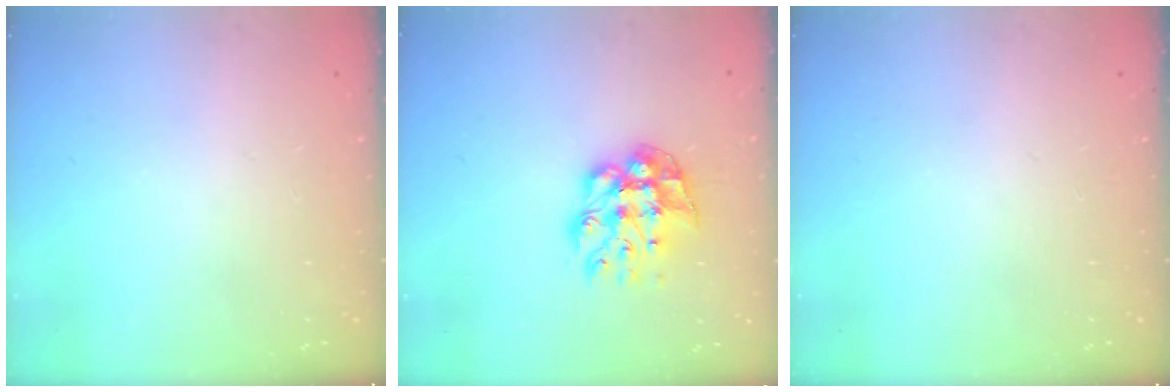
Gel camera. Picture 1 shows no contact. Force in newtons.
{"total": 11.6, "press": 11.6, "slide": 1.1}
{"total": 0.0}